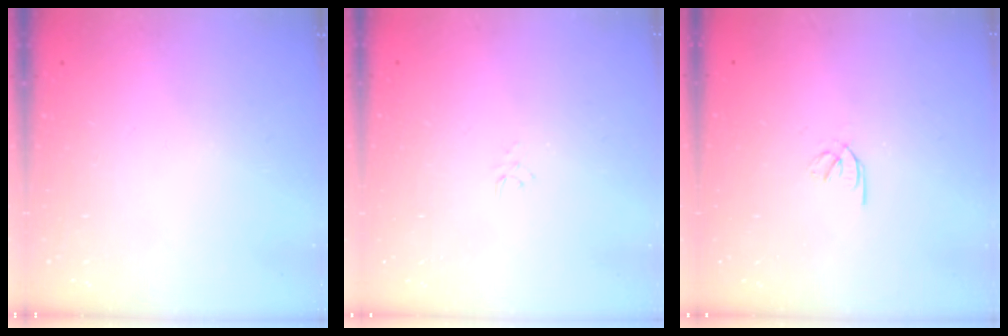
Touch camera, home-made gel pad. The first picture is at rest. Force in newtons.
{"total": 2.6, "press": 2.6, "slide": 0.3}
{"total": 1.9, "press": 1.9, "slide": 0.3}